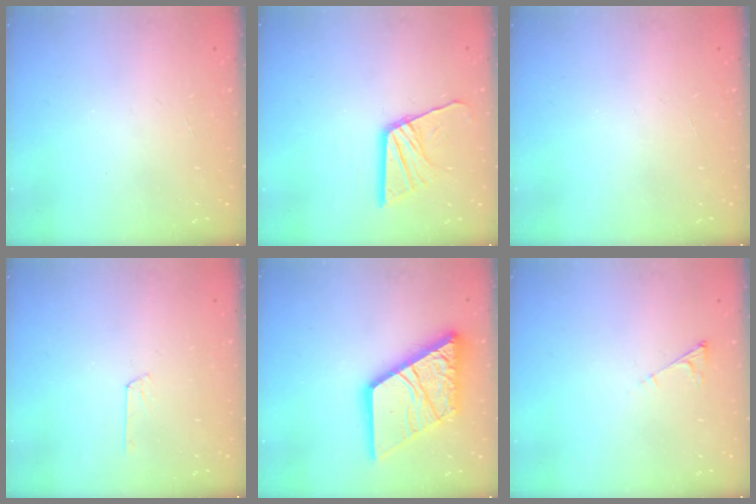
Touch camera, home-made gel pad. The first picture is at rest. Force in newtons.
{"total": 12.9, "press": 12.9, "slide": 1.2}
{"total": 0.0}
{"total": 2.9, "press": 2.9, "slide": 0.3}
{"total": 21.8, "press": 21.7, "slide": 2.6}
{"total": 3.7, "press": 3.7, "slide": 0.3}